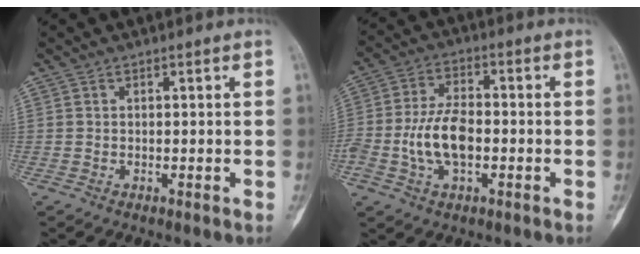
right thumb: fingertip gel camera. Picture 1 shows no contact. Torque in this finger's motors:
{"motor_torque": [0.22, 0.23, 0.12, -0.05, 0.12]}